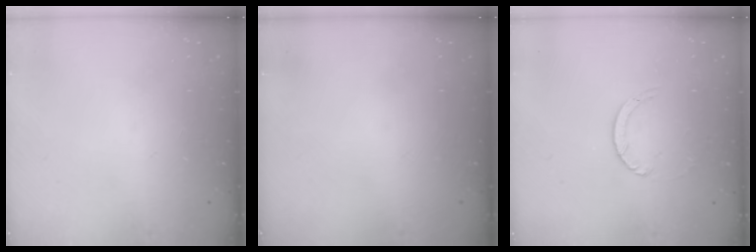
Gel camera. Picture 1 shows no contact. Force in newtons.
{"total": 0.0}
{"total": 1.1, "press": 1.1, "slide": 0.1}